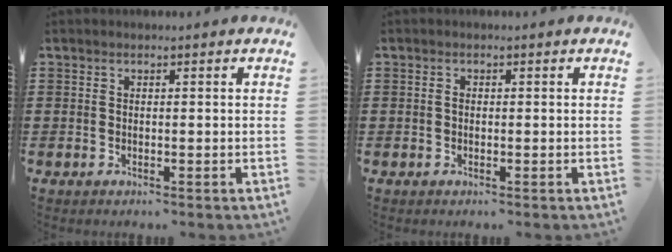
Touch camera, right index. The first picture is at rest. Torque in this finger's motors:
{"motor_torque": [0.29, -0.22, 0.03, 0.04]}